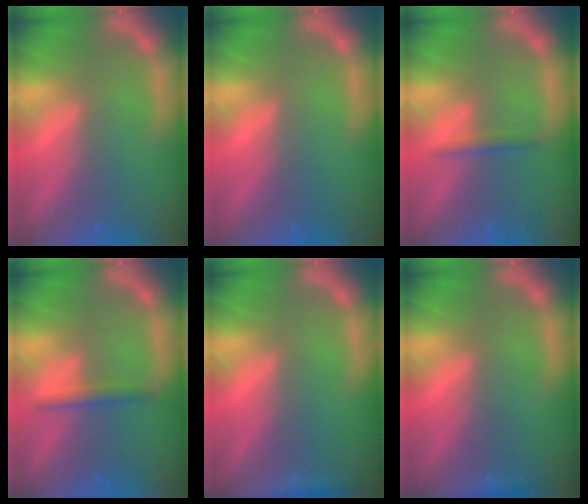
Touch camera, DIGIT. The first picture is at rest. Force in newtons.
{"total": 0.0}
{"total": 1.4}
{"total": 1.9}
{"total": 1.9}
{"total": 0.9}